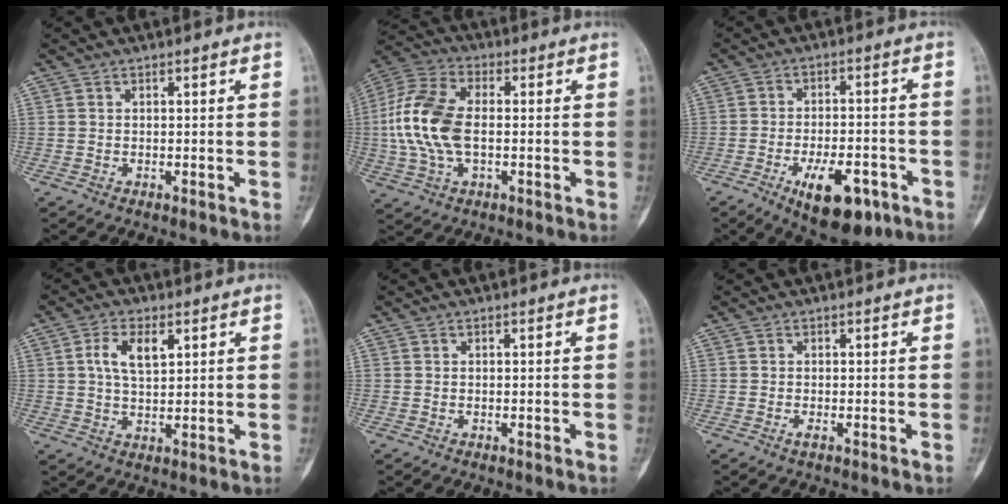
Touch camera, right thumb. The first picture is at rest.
{"total": 14.6, "force": [-0.5, 8.3, 12.0], "torque": [-0.260, 0.019, -0.013]}
{"total": 12.7, "force": [-6.2, 5.6, 9.5], "torque": [-0.128, 0.024, -0.085]}
{"total": 6.3, "force": [2.1, 3.2, 5.0], "torque": [-0.091, -0.002, 0.040]}
{"total": 0.0}
{"total": 0.7, "force": [-0.3, 0.1, 0.6], "torque": [-0.015, -0.002, -0.007]}